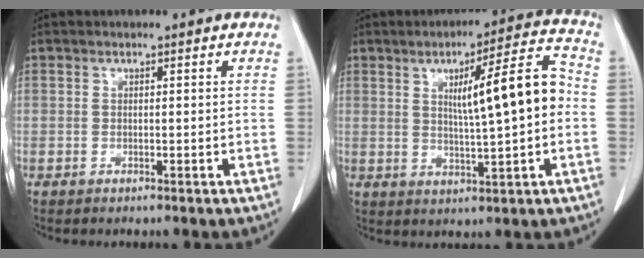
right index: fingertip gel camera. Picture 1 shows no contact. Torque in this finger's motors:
{"motor_torque": [0.40, 0.11, 0.29, 0.08]}